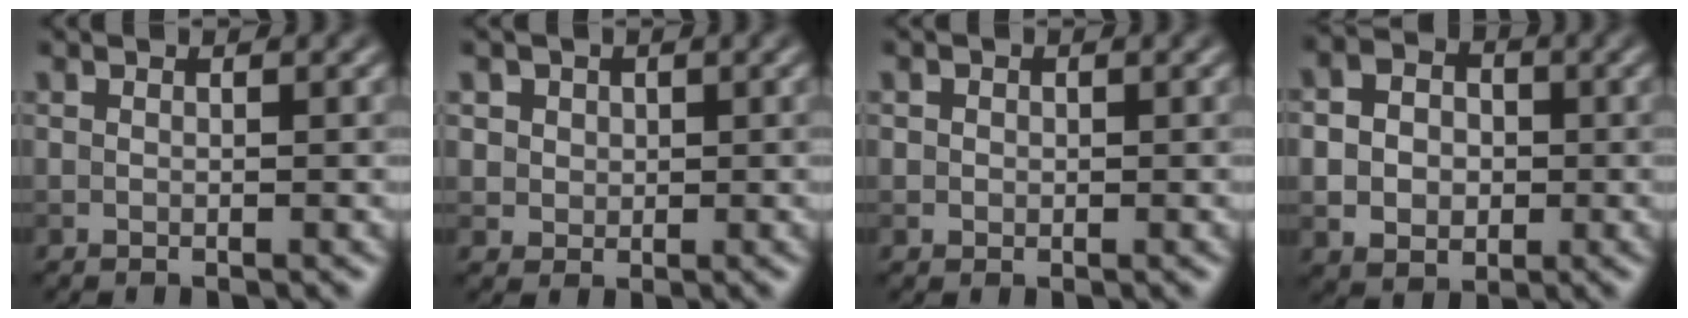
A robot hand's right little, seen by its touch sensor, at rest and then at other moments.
{"total": 3.5, "force": [1.6, 2.8, 1.4], "torque": [-0.027, 0.008, 0.026]}
{"total": 0.9, "force": [0.2, 0.9, 0.2], "torque": [0.004, -0.002, 0.001]}
{"total": 5.8, "force": [-0.1, 4.7, 3.3], "torque": [-0.063, 0.003, -0.012]}